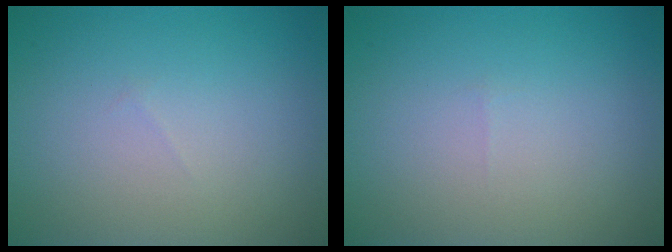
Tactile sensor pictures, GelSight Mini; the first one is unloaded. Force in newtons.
{"total": 0.0}